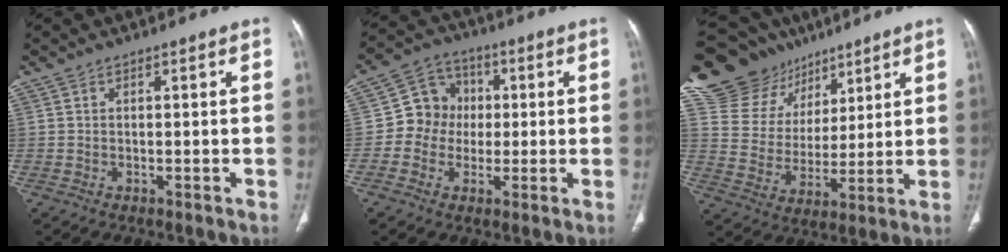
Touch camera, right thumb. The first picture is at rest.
{"total": 8.6, "force": [-0.2, 8.0, 3.2], "torque": [-0.012, 0.020, -0.016]}
{"total": 18.8, "force": [12.4, 13.2, 5.0], "torque": [-0.054, -0.021, 0.228]}